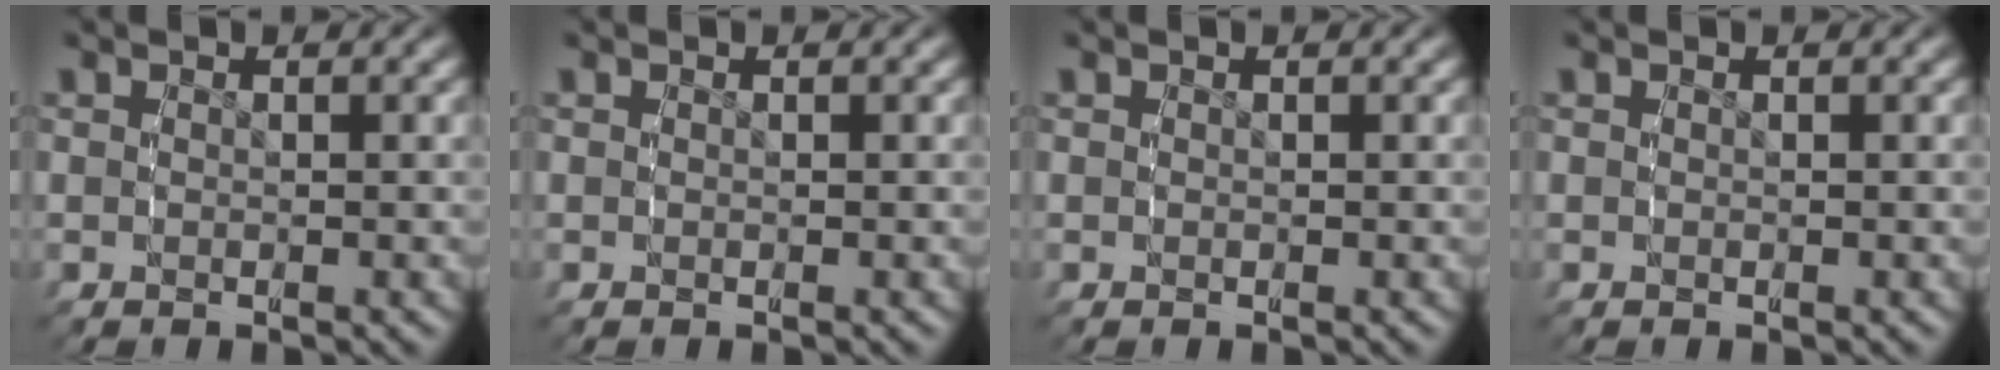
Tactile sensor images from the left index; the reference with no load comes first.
{"total": 0.0}
{"total": 0.0}
{"total": 0.0}